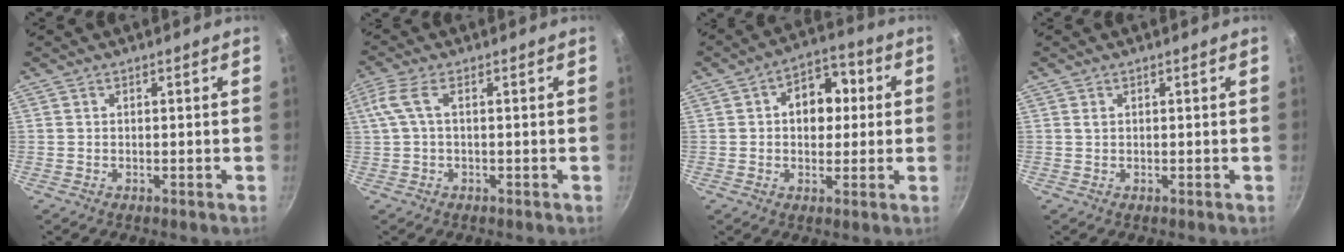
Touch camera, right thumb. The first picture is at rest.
{"total": 4.6, "force": [0.2, 1.7, 4.3], "torque": [-0.103, 0.011, 0.006]}
{"total": 9.9, "force": [1.5, 7.1, 6.8], "torque": [-0.048, 0.017, 0.011]}
{"total": 0.5, "force": [0.2, 0.3, 0.3], "torque": [-0.008, 0.000, 0.005]}